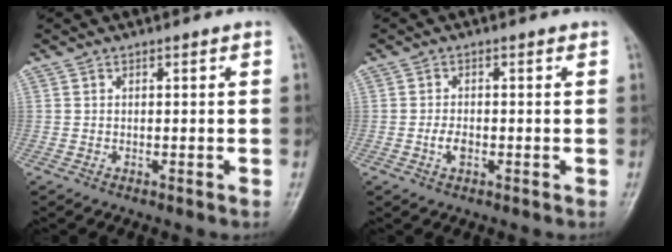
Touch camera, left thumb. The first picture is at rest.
{"total": 2.3, "force": [-0.6, 1.4, 1.8], "torque": [-0.032, 0.002, -0.012]}